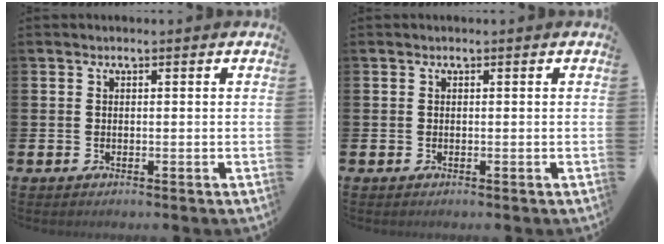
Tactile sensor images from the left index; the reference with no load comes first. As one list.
[{"total": 0.0}]